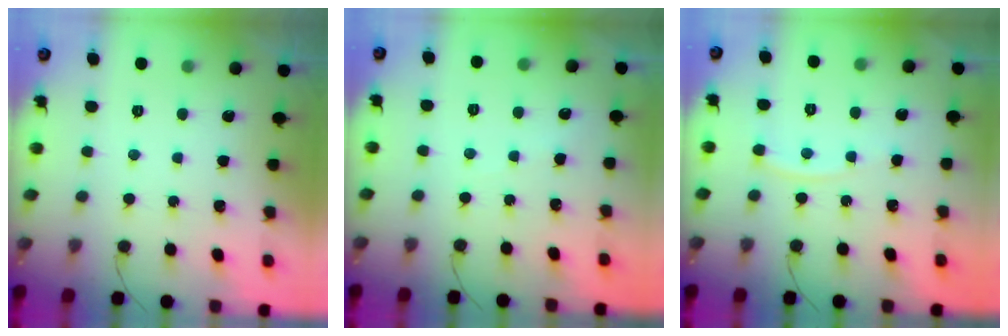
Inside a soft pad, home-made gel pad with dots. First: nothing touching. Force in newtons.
{"total": 1.8, "press": 1.7, "slide": 0.4}
{"total": 3.3, "press": 3.3, "slide": 0.5}